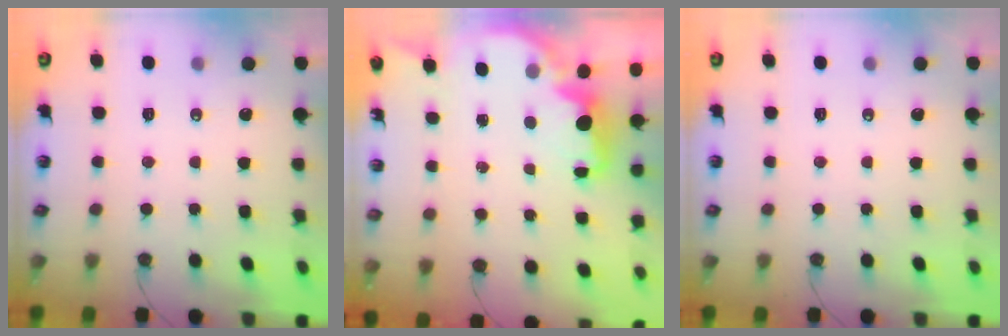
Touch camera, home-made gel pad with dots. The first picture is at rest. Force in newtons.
{"total": 2.5, "press": 2.4, "slide": 0.8}
{"total": 0.0}